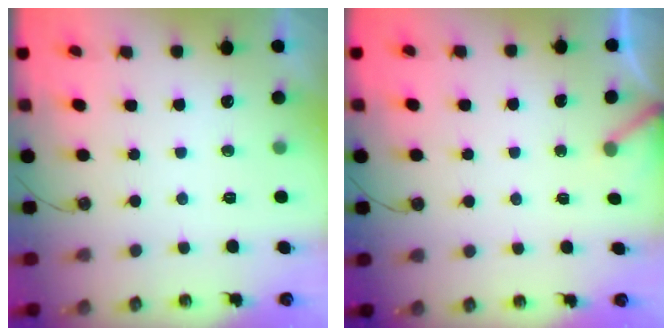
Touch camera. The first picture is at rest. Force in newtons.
{"total": 3.2, "press": 3.2, "slide": 0.2}